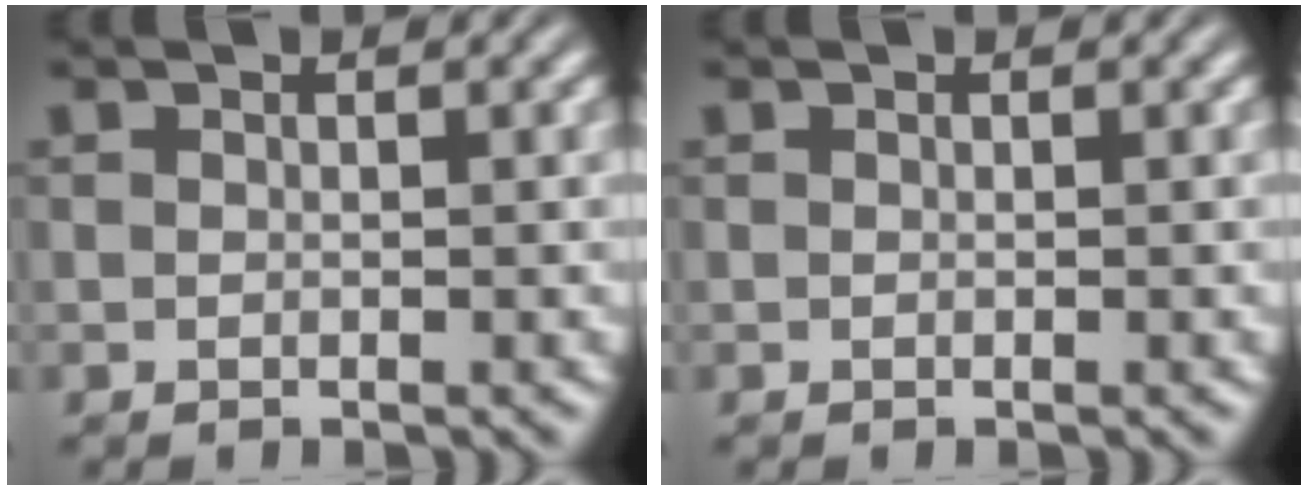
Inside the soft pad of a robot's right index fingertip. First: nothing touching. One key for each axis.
{"total": 0.0}